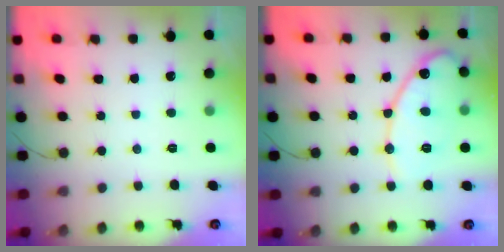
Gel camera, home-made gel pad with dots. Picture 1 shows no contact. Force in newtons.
{"total": 14.5, "press": 14.4, "slide": 1.3}